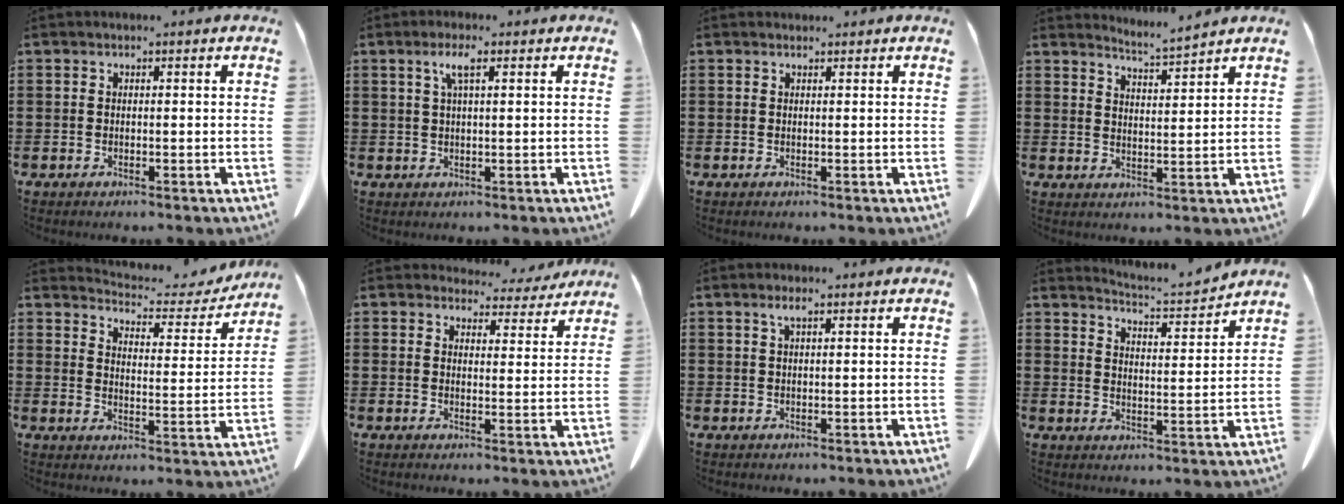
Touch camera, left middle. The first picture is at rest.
{"total": 3.3, "force": [1.3, 0.6, 2.9], "torque": [-0.061, 0.007, 0.021]}
{"total": 0.5, "force": [0.5, 0.2, 0.1], "torque": [-0.003, -0.001, 0.010]}
{"total": 3.9, "force": [3.8, -0.8, 0.4], "torque": [-0.020, -0.025, 0.065]}
{"total": 5.2, "force": [5.1, 0.6, 0.8], "torque": [-0.035, -0.037, 0.087]}
{"total": 4.7, "force": [4.4, 1.2, 0.8], "torque": [-0.015, -0.018, 0.080]}
{"total": 1.5, "force": [0.8, 0.3, 1.3], "torque": [-0.028, 0.003, 0.013]}
{"total": 4.8, "force": [4.7, -0.3, 0.7], "torque": [-0.027, -0.038, 0.078]}